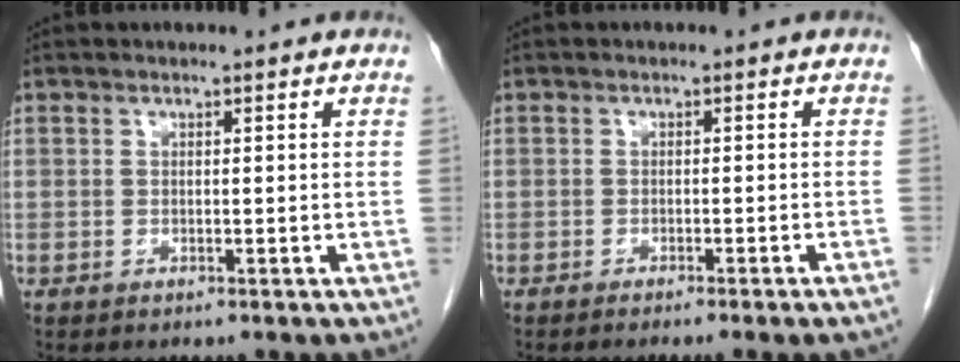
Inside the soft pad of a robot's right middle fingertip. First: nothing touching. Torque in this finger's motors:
{"motor_torque": [1.08, -1.06, 0.12, 0.06]}